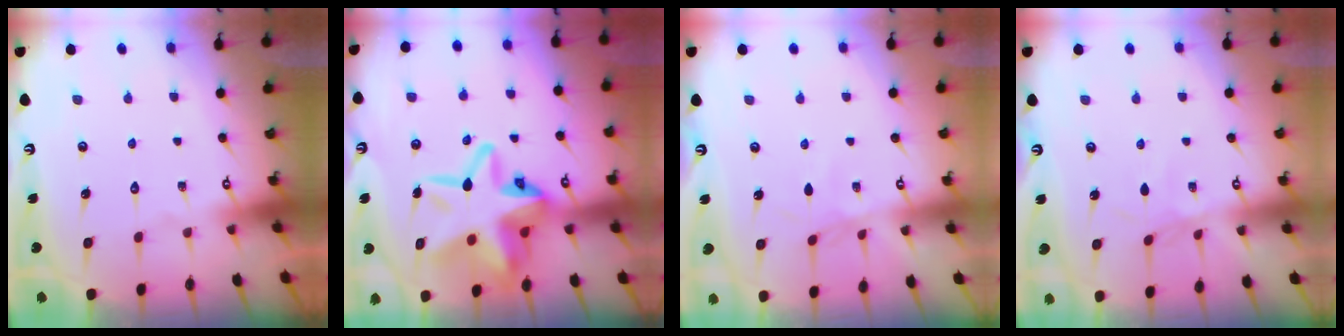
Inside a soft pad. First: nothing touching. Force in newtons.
{"total": 17.3, "press": 16.8, "slide": 4.3}
{"total": 1.7, "press": 1.7, "slide": 0.2}
{"total": 1.7, "press": 1.6, "slide": 0.3}